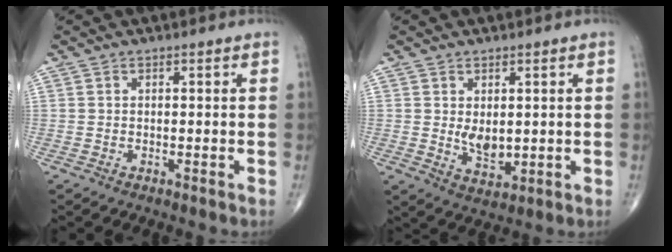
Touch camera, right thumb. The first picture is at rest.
{"total": 4.7, "force": [0.6, 2.8, 3.8], "torque": [-0.051, -0.015, 0.020]}